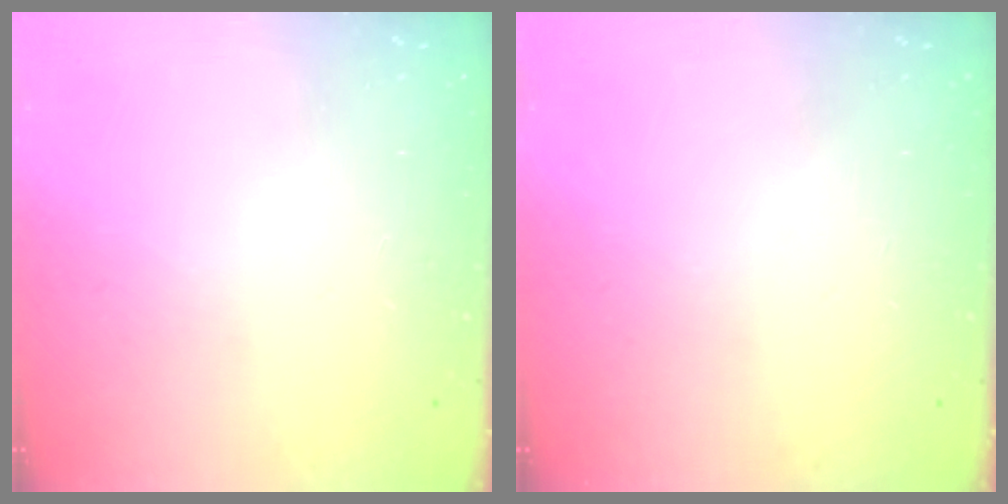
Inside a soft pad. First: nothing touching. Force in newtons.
{"total": 0.0}